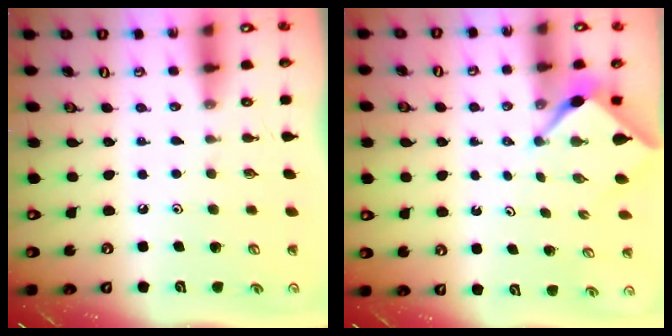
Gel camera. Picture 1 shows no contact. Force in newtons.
{"total": 2.2, "press": 2.1, "slide": 0.3}